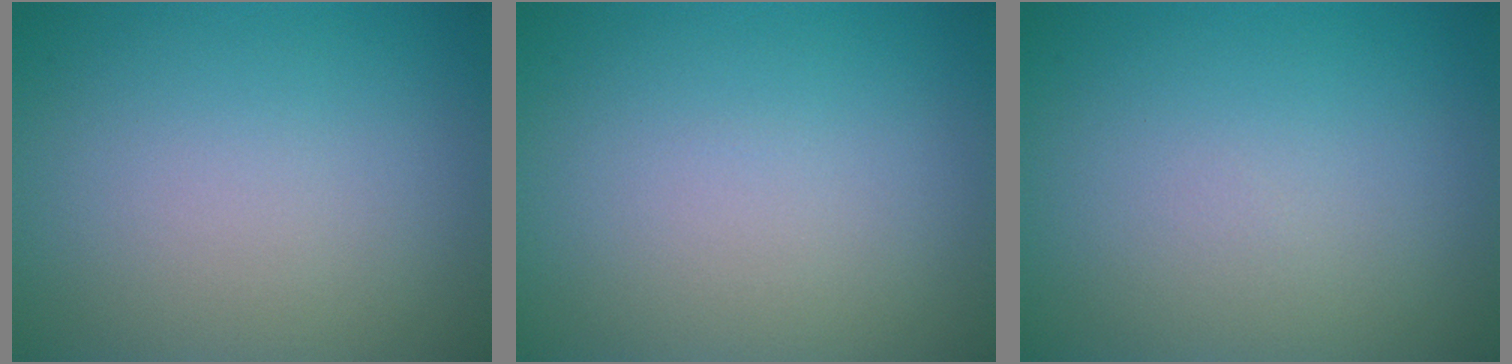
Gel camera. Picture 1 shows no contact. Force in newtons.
{"total": 0.0}
{"total": 0.0}